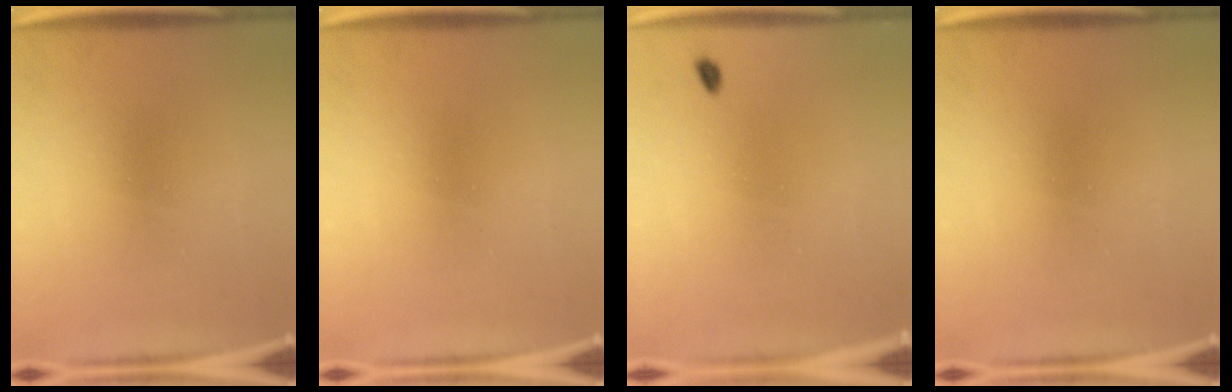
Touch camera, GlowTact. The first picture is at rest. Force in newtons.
{"total": 0.0}
{"total": 1.1}
{"total": 0.0}